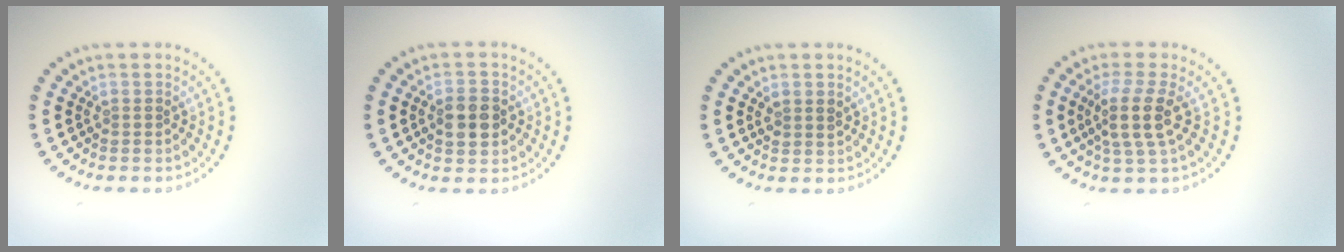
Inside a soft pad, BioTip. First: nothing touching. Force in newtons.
{"total": 3.3, "press": 3.3, "slide": 0.2}
{"total": 1.1, "press": 1.0, "slide": 0.5}
{"total": 3.6, "press": 3.0, "slide": 1.9}